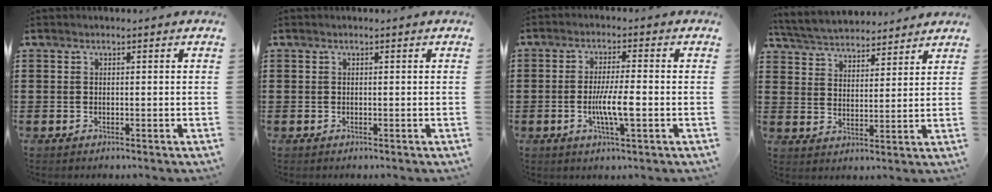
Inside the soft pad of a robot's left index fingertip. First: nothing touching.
{"total": 0.0}
{"total": 6.0, "force": [-1.2, 1.0, 5.8], "torque": [-0.113, -0.003, -0.027]}
{"total": 4.8, "force": [4.8, 0.7, 0.5], "torque": [-0.033, -0.022, 0.084]}